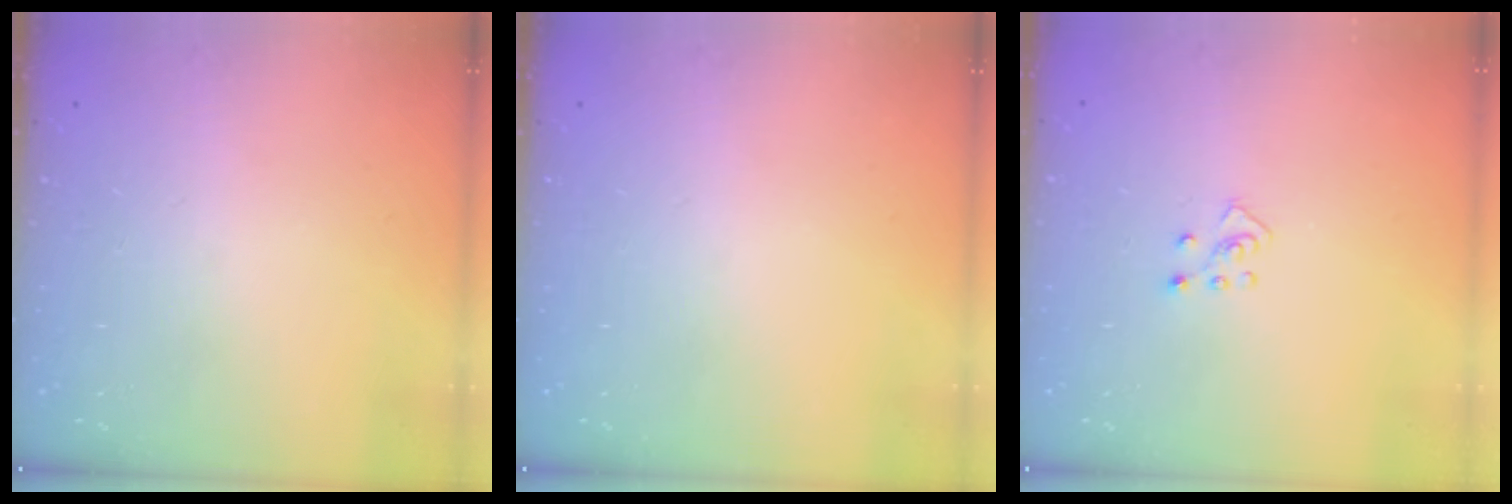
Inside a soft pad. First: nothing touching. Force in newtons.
{"total": 0.0}
{"total": 4.6, "press": 4.6, "slide": 0.3}